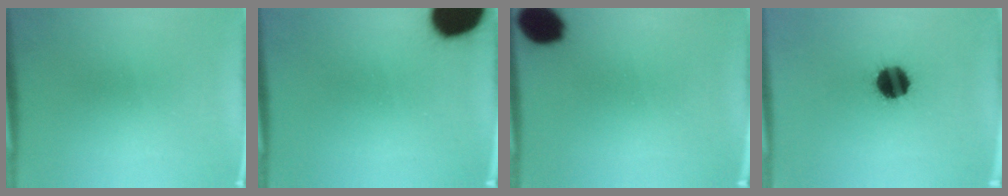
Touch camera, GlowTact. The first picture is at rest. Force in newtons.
{"total": 18.1}
{"total": 9.7}
{"total": 11.0}